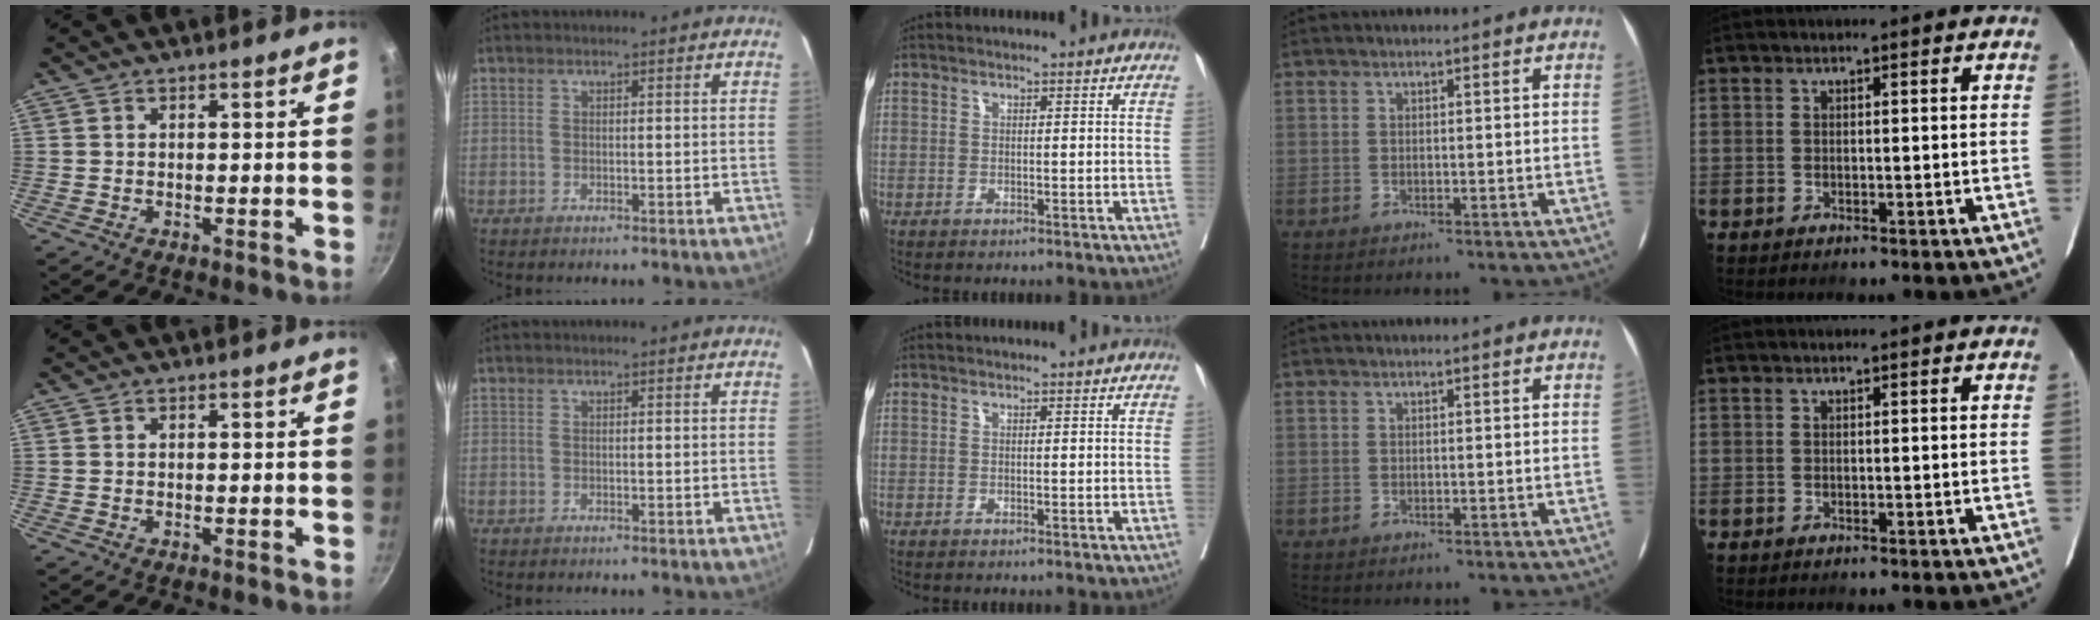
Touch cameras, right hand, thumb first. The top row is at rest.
{}